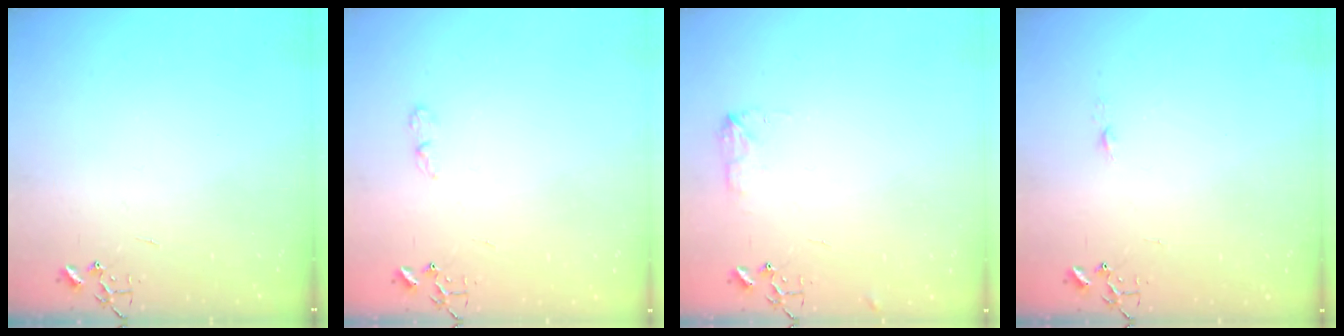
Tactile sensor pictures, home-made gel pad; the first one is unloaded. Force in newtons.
{"total": 4.8, "press": 4.8, "slide": 0.5}
{"total": 6.9, "press": 6.9, "slide": 0.3}
{"total": 3.7, "press": 3.6, "slide": 0.5}